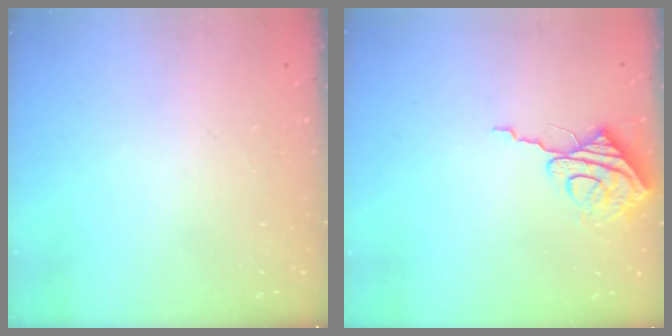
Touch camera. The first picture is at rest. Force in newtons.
{"total": 8.5, "press": 8.4, "slide": 0.6}